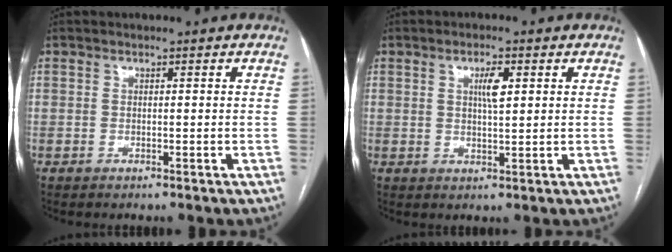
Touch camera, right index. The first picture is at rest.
{"total": 3.4, "force": [1.2, 0.8, 3.1], "torque": [-0.054, 0.002, 0.021]}